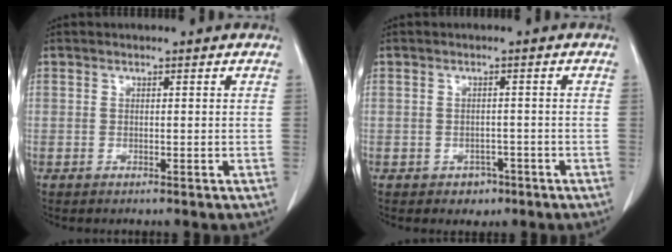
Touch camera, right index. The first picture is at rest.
{"total": 2.5, "force": [-1.4, 1.9, 0.7], "torque": [-0.005, 0.007, -0.013]}